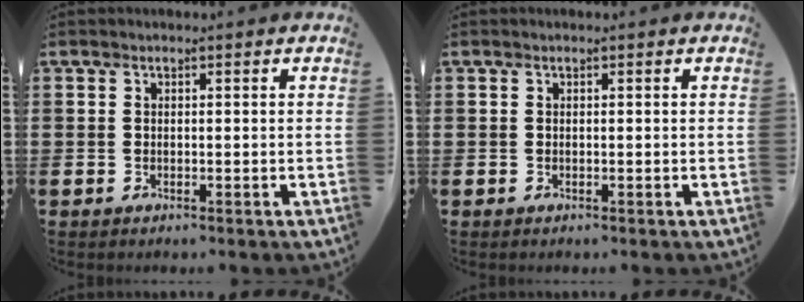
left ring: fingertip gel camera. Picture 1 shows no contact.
{"total": 0.0}